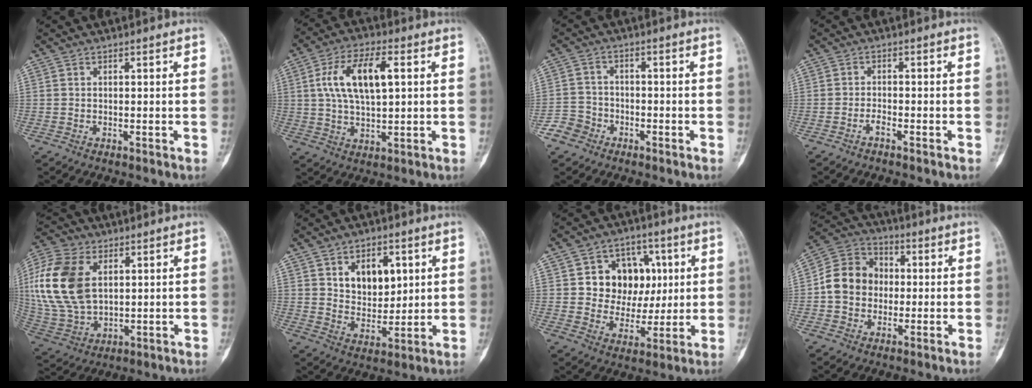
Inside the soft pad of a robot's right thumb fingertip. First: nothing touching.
{"total": 12.2, "force": [2.7, 5.4, 10.6], "torque": [-0.203, 0.009, 0.049]}
{"total": 4.8, "force": [-2.9, 3.7, 0.5], "torque": [0.011, 0.023, -0.059]}
{"total": 1.6, "force": [-1.2, 0.4, 1.0], "torque": [-0.024, 0.009, -0.024]}
{"total": 18.7, "force": [4.1, 11.8, 13.9], "torque": [-0.300, -0.008, 0.082]}
{"total": 10.1, "force": [3.4, 6.7, 6.7], "torque": [-0.069, -0.022, 0.063]}
{"total": 13.3, "force": [2.7, 11.1, 6.8], "torque": [-0.042, 0.002, 0.051]}
{"total": 11.3, "force": [-0.3, 9.7, 5.8], "torque": [-0.081, 0.031, -0.018]}